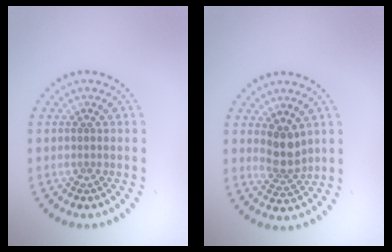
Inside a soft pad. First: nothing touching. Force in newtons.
{"total": 2.7, "press": 2.2, "slide": 1.5}